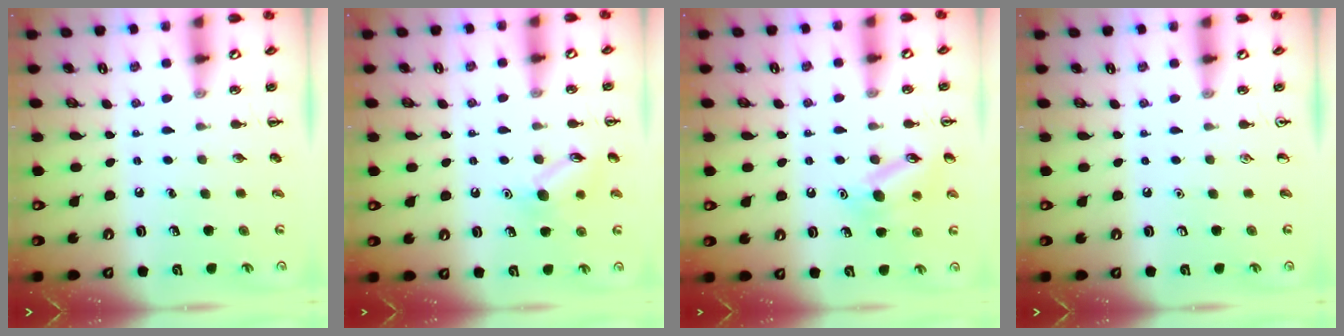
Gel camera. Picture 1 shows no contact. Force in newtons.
{"total": 9.8, "press": 9.8, "slide": 0.6}
{"total": 12.2, "press": 12.1, "slide": 1.9}
{"total": 0.0}